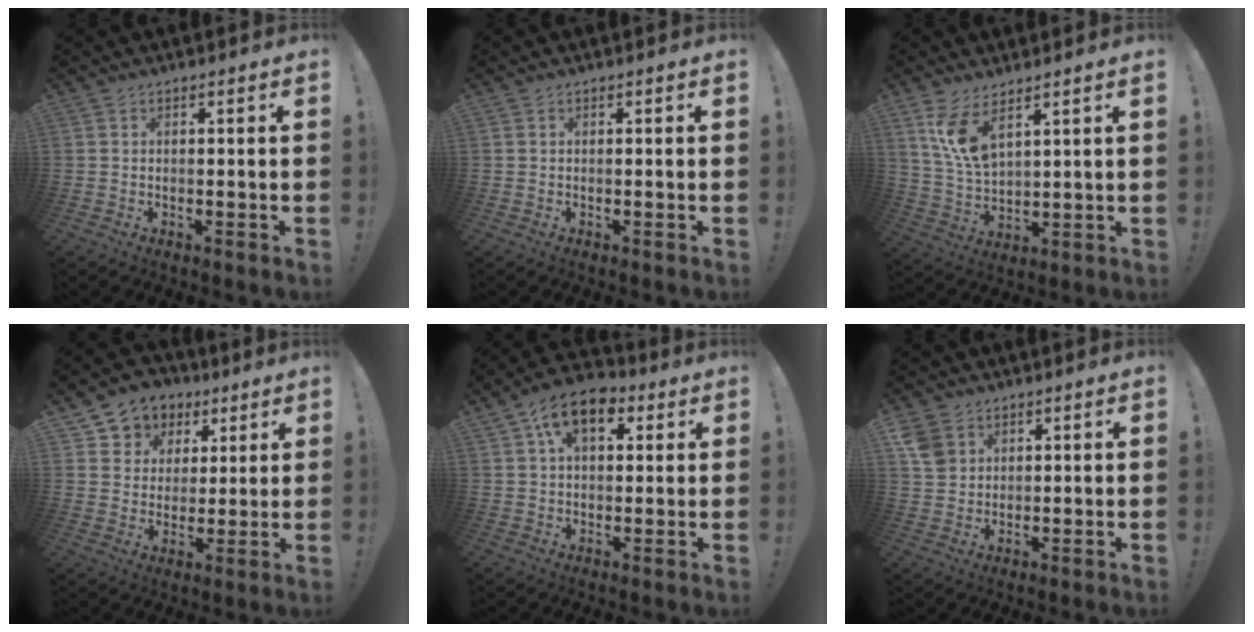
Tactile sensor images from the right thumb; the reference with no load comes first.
{"total": 0.0}
{"total": 10.0, "force": [6.1, 4.0, 6.8], "torque": [-0.135, -0.029, 0.114]}
{"total": 8.3, "force": [3.7, 7.3, 1.6], "torque": [-0.021, -0.033, 0.075]}
{"total": 11.3, "force": [5.2, 6.9, 7.3], "torque": [-0.103, -0.013, 0.093]}
{"total": 6.3, "force": [3.0, 5.0, 2.3], "torque": [-0.036, -0.007, 0.062]}